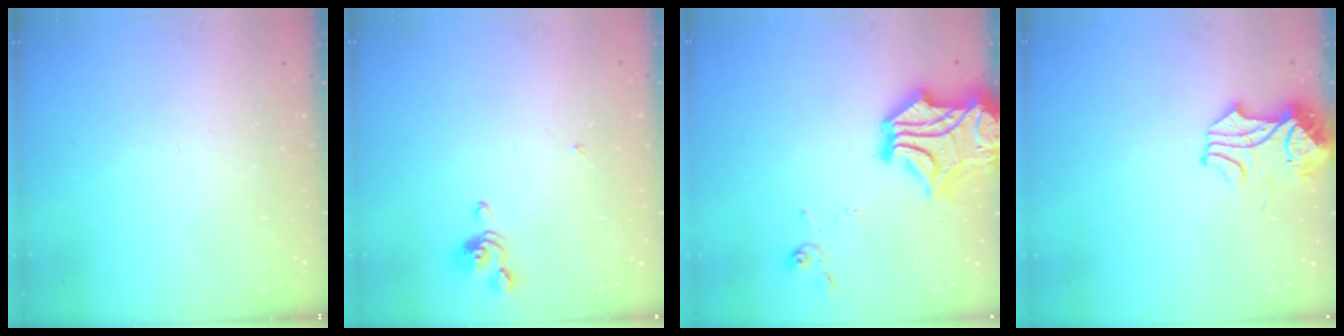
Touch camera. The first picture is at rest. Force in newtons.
{"total": 2.1, "press": 2.1, "slide": 0.3}
{"total": 12.7, "press": 12.3, "slide": 3.1}
{"total": 3.6, "press": 3.5, "slide": 0.8}